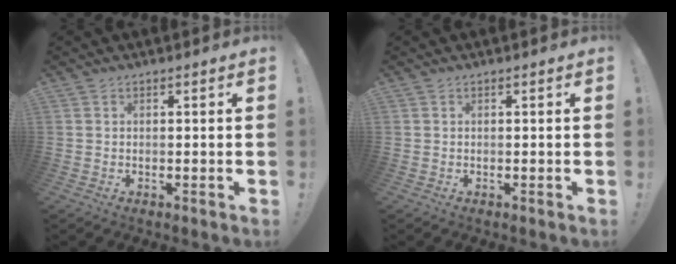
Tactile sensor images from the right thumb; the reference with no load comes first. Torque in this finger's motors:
{"motor_torque": [0.00, 0.00, -0.01, -0.01, 0.00]}